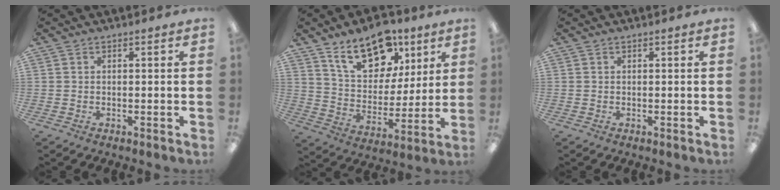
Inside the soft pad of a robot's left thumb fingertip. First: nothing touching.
{"total": 17.2, "force": [11.2, 9.8, 8.5], "torque": [-0.130, -0.052, 0.200]}
{"total": 0.0}